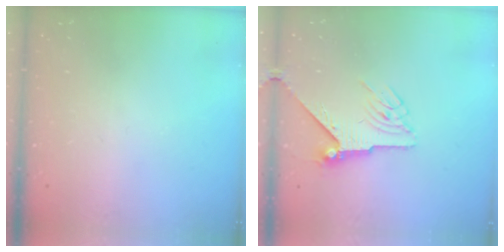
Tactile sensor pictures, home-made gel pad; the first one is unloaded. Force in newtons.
{"total": 6.0, "press": 6.0, "slide": 0.7}